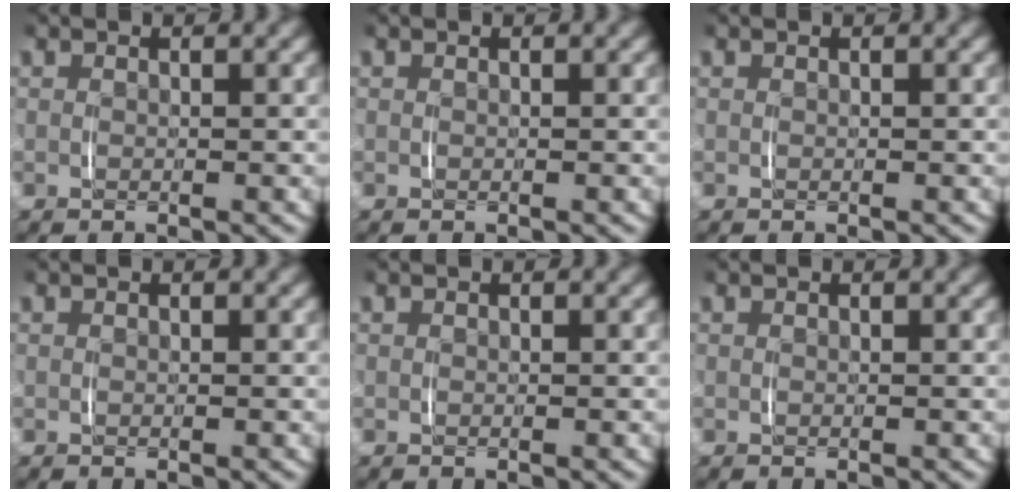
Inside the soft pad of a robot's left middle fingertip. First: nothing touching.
{"total": 0.0}
{"total": 0.0}
{"total": 0.0}
{"total": 0.0}
{"total": 0.0}